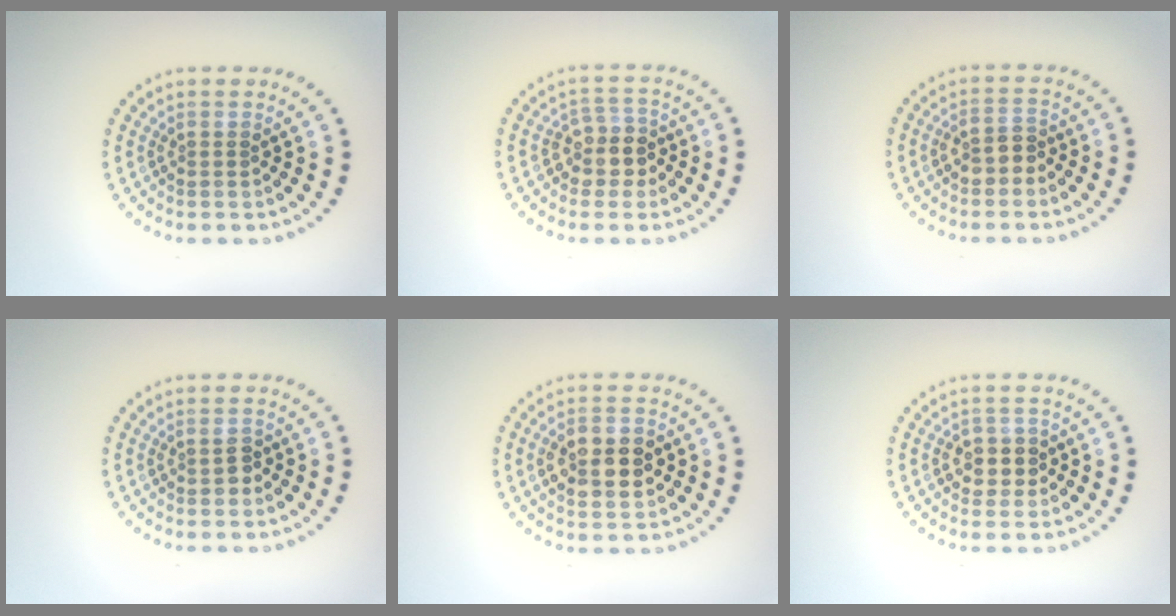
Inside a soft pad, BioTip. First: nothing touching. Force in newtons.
{"total": 2.8, "press": 2.5, "slide": 1.3}
{"total": 2.1, "press": 2.0, "slide": 0.7}
{"total": 1.4, "press": 1.4, "slide": 0.1}
{"total": 4.7, "press": 4.7, "slide": 0.1}
{"total": 2.4, "press": 2.3, "slide": 0.8}